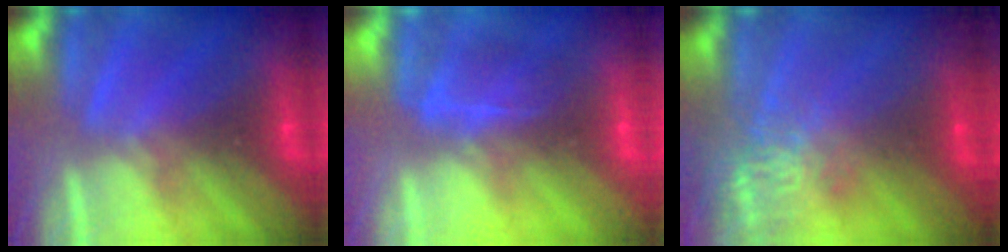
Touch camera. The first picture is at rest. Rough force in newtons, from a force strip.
{"total": 4.7}
{"total": 7.4}